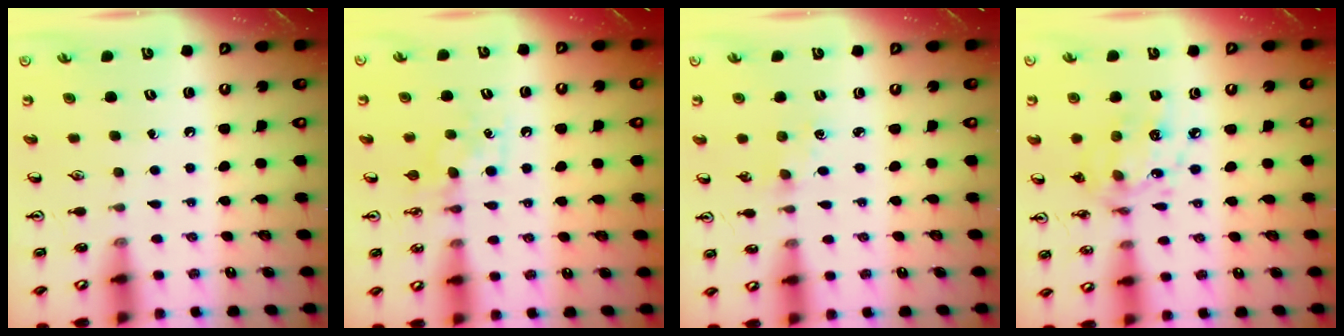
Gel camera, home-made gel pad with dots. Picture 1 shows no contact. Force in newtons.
{"total": 5.5, "press": 5.4, "slide": 0.8}
{"total": 1.9, "press": 1.9, "slide": 0.4}
{"total": 10.4, "press": 10.4, "slide": 0.6}